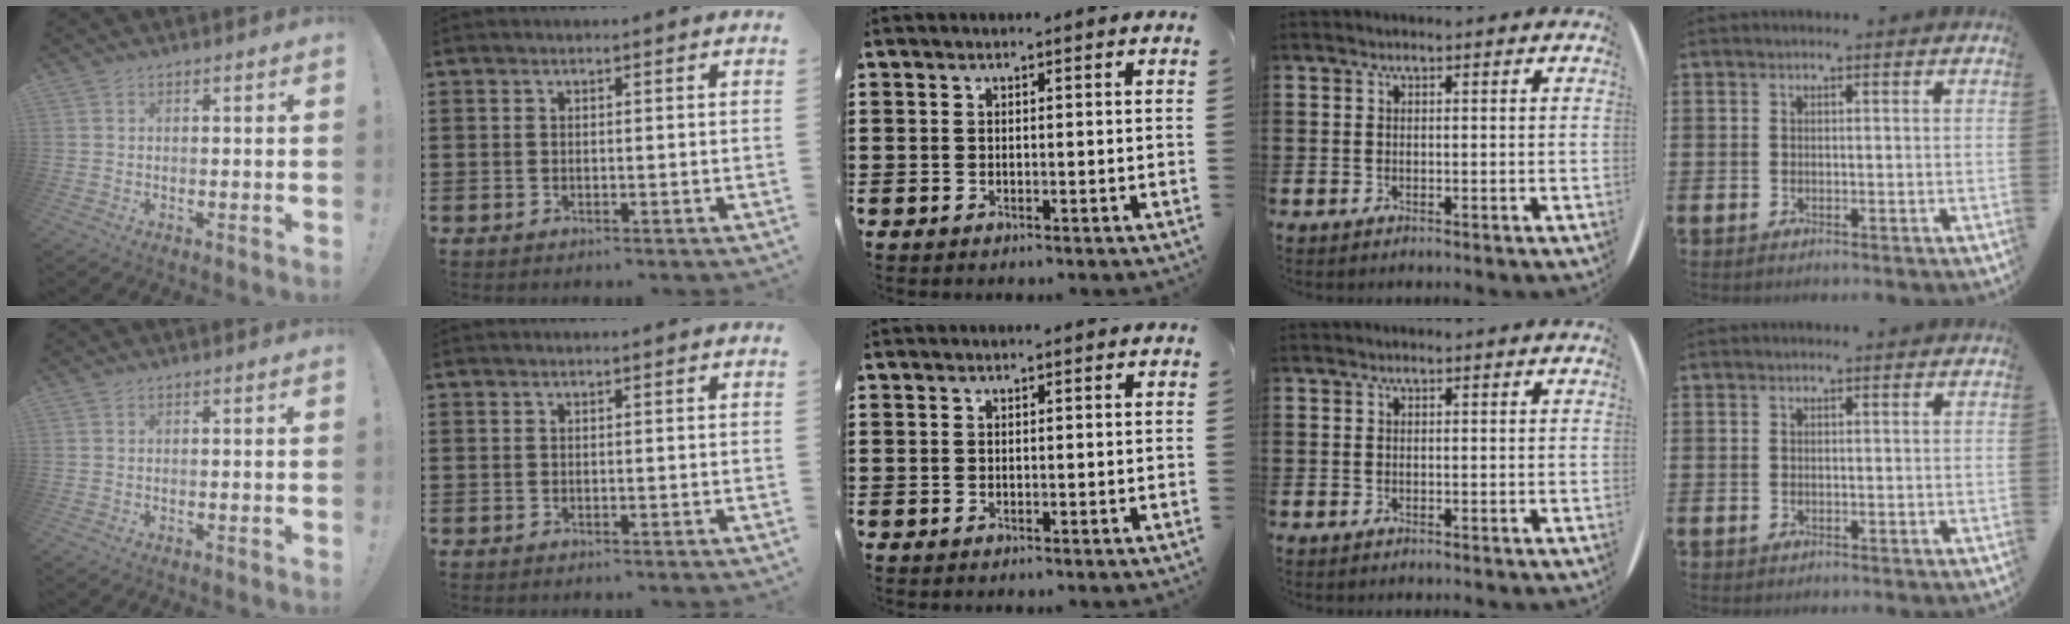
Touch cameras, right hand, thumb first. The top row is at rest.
{}